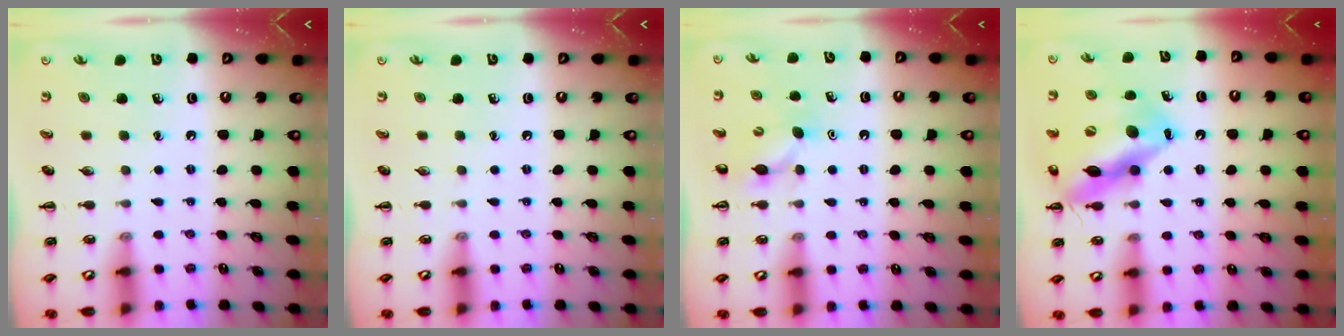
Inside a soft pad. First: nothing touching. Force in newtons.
{"total": 0.0}
{"total": 5.1, "press": 5.0, "slide": 1.3}
{"total": 16.8, "press": 16.6, "slide": 2.6}